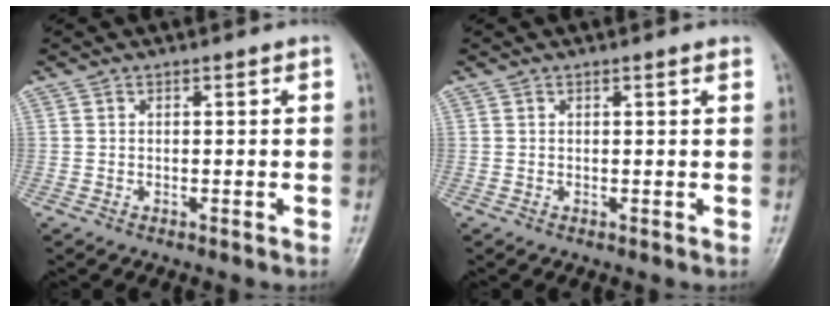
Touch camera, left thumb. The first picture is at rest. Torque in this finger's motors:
{"motor_torque": [-0.09, -0.11, -0.33, -0.28, 0.03]}